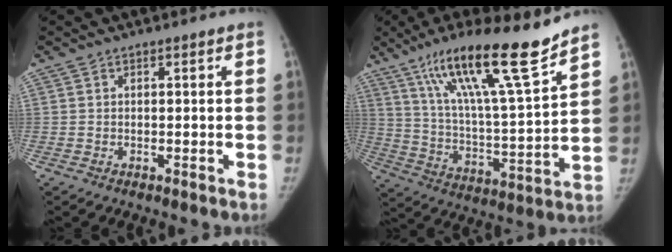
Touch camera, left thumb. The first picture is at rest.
{"total": 20.3, "force": [14.5, 1.9, 14.2], "torque": [-0.218, -0.068, 0.249]}